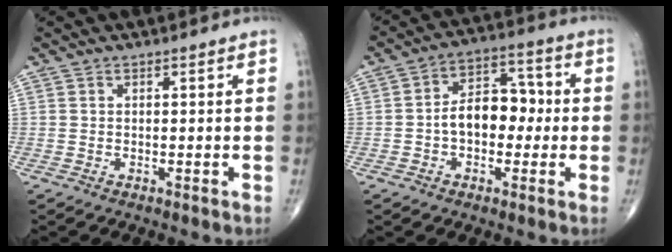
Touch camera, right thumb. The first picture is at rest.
{"total": 10.1, "force": [-0.9, 6.7, 7.5], "torque": [-0.091, 0.038, -0.025]}